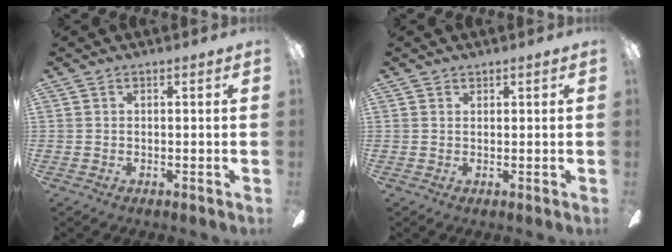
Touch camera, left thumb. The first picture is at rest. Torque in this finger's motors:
{"motor_torque": [-0.08, -0.16, -0.25, 0.21, -0.01]}